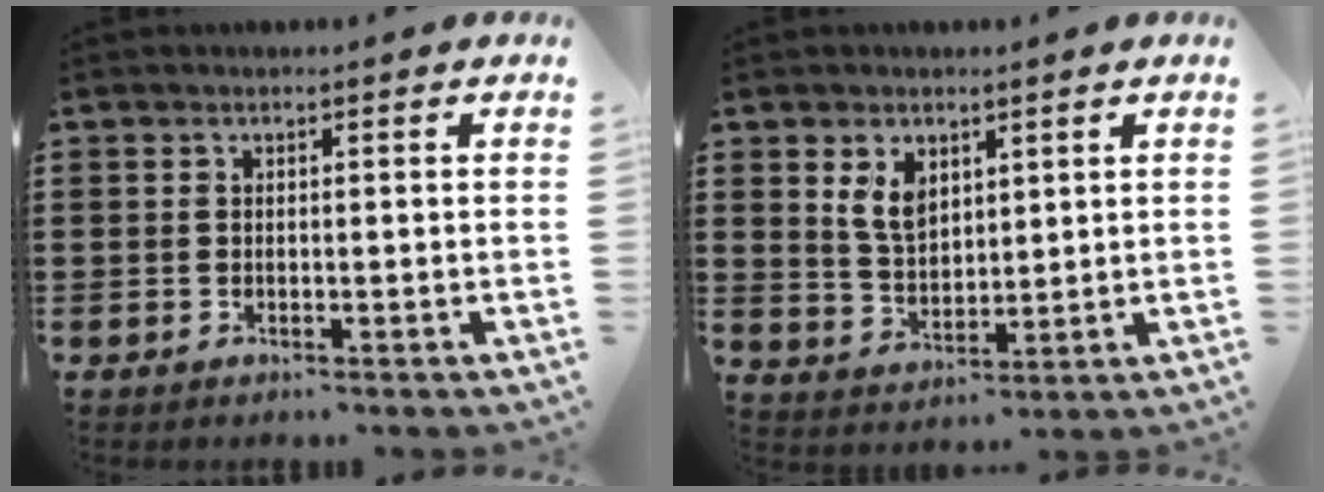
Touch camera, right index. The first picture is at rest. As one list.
[{"total": 5.0, "force": [2.5, 3.2, 3.0], "torque": [-0.069, 0.010, 0.046]}]